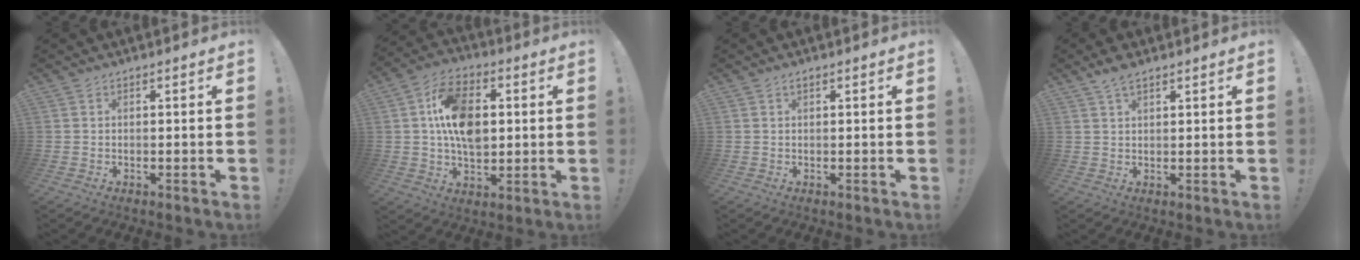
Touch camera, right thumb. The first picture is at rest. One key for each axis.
{"total": 15.8, "fx": 1.8, "fy": 10.5, "fz": 11.6, "tx": -0.197, "ty": 0.016, "tz": 0.034}
{"total": 0.9, "fx": 0.6, "fy": 0.4, "fz": 0.6, "tx": -0.013, "ty": 0.001, "tz": 0.010}
{"total": 4.2, "fx": 2.9, "fy": 1.5, "fz": 2.6, "tx": -0.046, "ty": -0.008, "tz": 0.054}